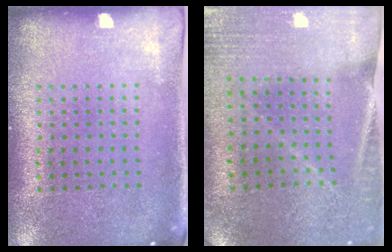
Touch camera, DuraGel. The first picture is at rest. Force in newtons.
{"total": 0.8, "press": 0.8, "slide": 0.1}